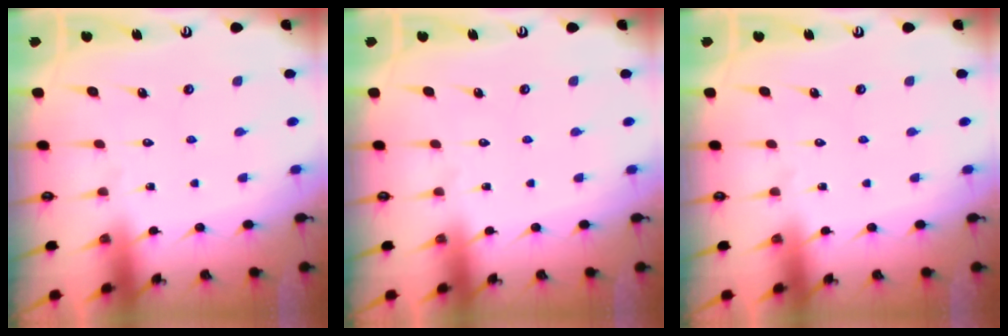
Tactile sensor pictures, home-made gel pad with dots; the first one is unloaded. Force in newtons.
{"total": 0.0}
{"total": 0.0}